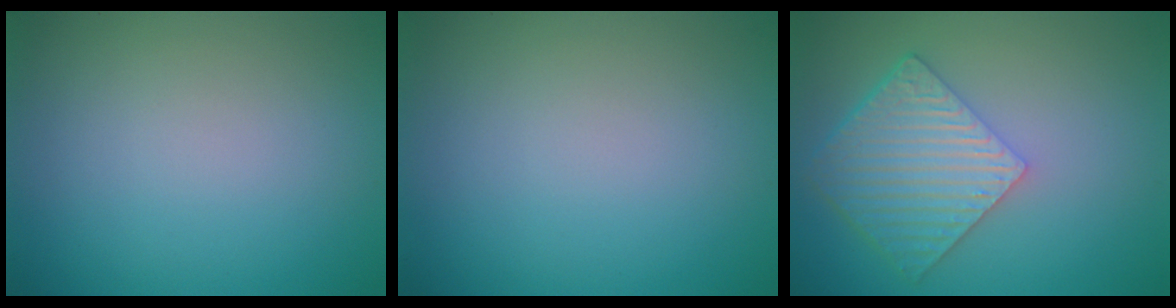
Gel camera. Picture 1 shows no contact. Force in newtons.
{"total": 0.0}
{"total": 6.1, "press": 4.5, "slide": 4.1}